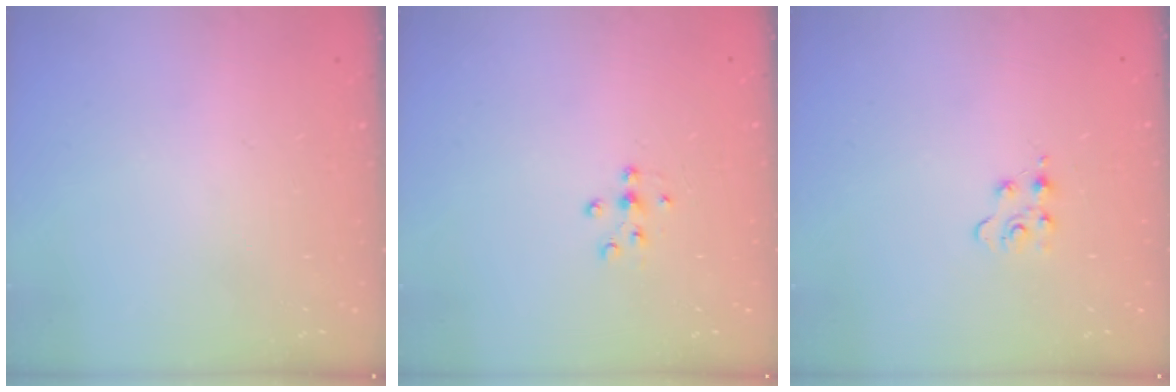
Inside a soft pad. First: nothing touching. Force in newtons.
{"total": 5.6, "press": 5.5, "slide": 1.2}
{"total": 3.9, "press": 3.9, "slide": 0.5}